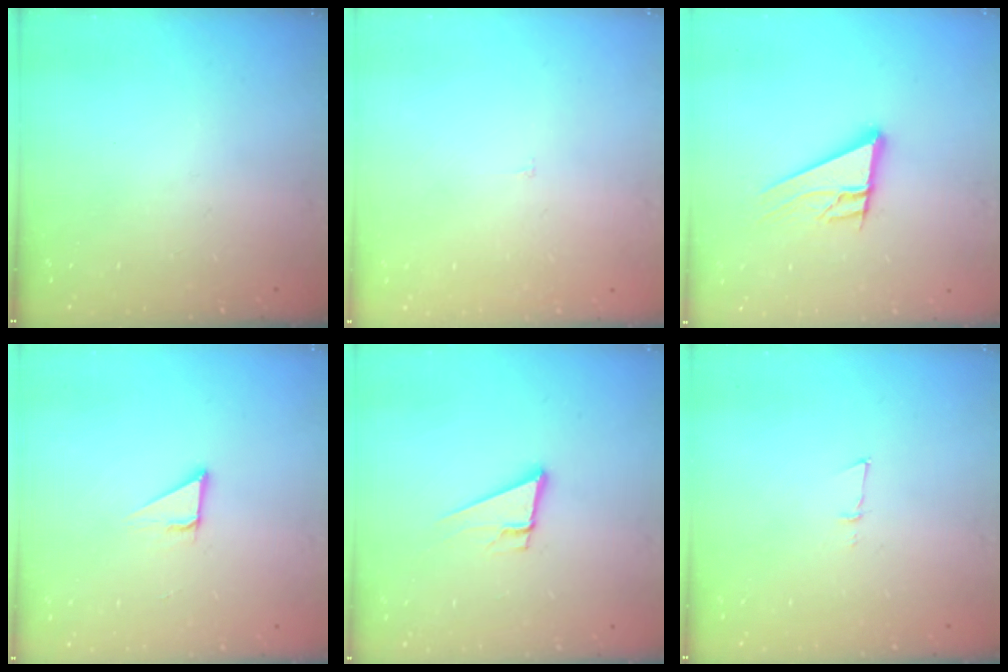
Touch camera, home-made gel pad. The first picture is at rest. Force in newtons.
{"total": 1.8, "press": 1.8, "slide": 0.1}
{"total": 11.4, "press": 11.3, "slide": 2.0}
{"total": 2.8, "press": 2.8, "slide": 0.2}
{"total": 9.0, "press": 8.3, "slide": 3.3}
{"total": 3.9, "press": 3.8, "slide": 0.9}